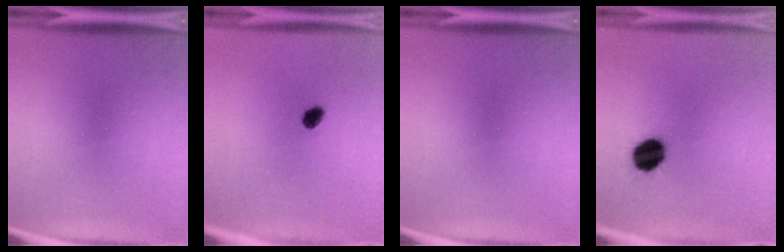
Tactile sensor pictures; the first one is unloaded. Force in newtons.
{"total": 2.2}
{"total": 0.0}
{"total": 9.8}